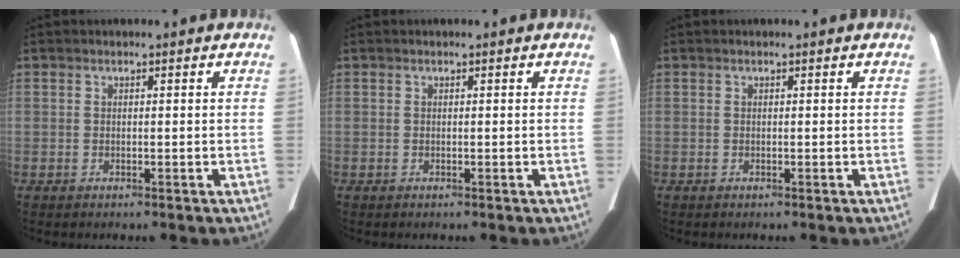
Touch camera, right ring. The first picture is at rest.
{"total": 0.0}
{"total": 0.0}